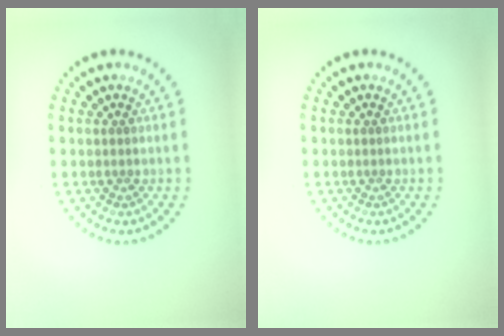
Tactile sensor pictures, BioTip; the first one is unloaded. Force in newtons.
{"total": 0.0}